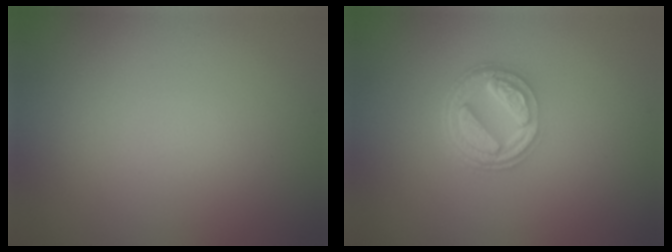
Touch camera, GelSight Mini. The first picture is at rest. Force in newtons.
{"total": 4.8, "press": 3.7, "slide": 3.1}